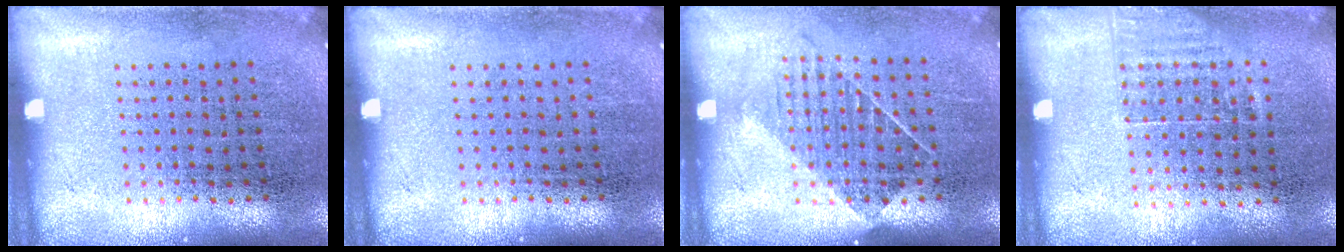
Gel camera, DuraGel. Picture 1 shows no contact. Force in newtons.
{"total": 0.0}
{"total": 1.1, "press": 0.9, "slide": 0.6}
{"total": 1.2, "press": 0.9, "slide": 0.7}